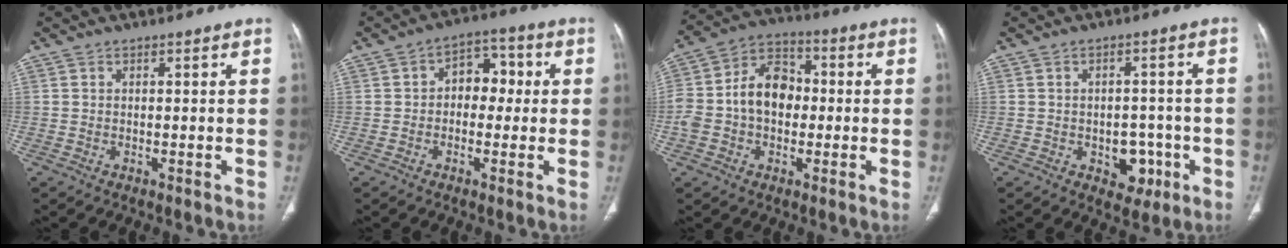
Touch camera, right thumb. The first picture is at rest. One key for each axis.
{"total": 7.4, "fx": 0.4, "fy": 5.2, "fz": 5.2, "tx": -0.038, "ty": 0.027, "tz": -0.005}
{"total": 13.2, "fx": -0.6, "fy": 9.6, "fz": 9.0, "tx": -0.146, "ty": 0.044, "tz": -0.020}
{"total": 6.3, "fx": -2.2, "fy": 4.5, "fz": 3.8, "tx": -0.019, "ty": 0.016, "tz": -0.020}